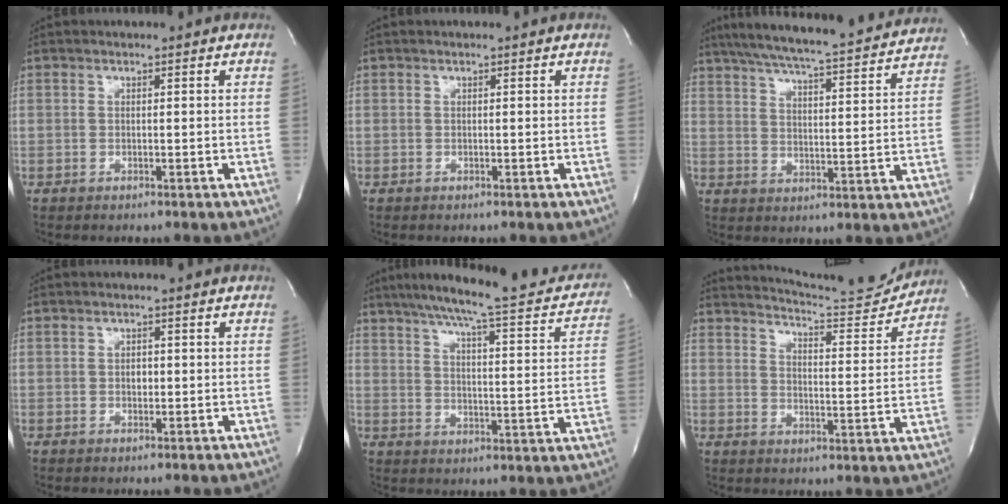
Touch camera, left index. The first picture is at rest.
{"total": 0.0}
{"total": 22.2, "force": [20.0, 1.7, 9.6], "torque": [-0.163, -0.010, 0.268]}
{"total": 1.2, "force": [-0.4, 0.8, 0.8], "torque": [-0.014, -0.003, -0.006]}
{"total": 23.3, "force": [19.9, 3.3, 11.7], "torque": [-0.171, -0.022, 0.246]}
{"total": 12.7, "force": [12.5, -0.3, 1.9], "torque": [-0.035, -0.045, 0.165]}